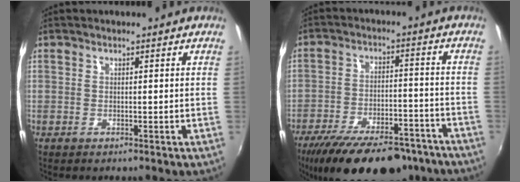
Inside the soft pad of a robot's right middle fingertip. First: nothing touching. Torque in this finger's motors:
{"motor_torque": [1.57, -0.56, 0.83, 0.21]}